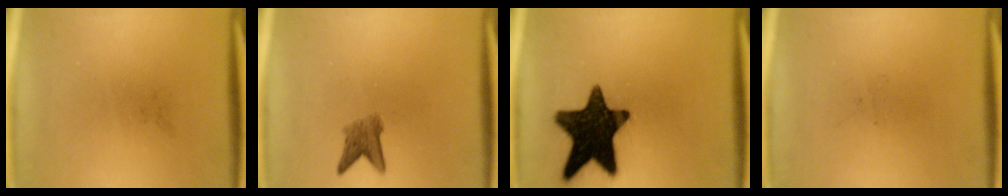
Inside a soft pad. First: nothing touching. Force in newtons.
{"total": 3.0}
{"total": 17.0}
{"total": 0.0}